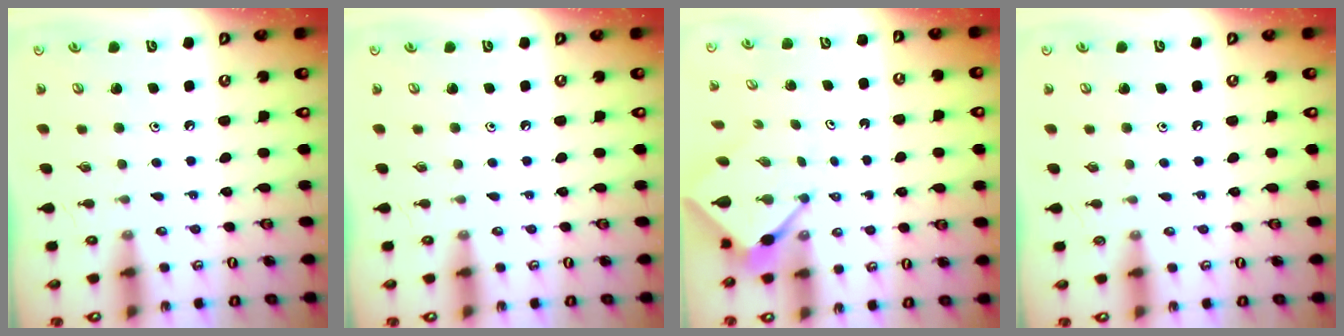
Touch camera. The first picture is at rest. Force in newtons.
{"total": 0.0}
{"total": 4.2, "press": 4.2, "slide": 0.4}
{"total": 2.7, "press": 2.7, "slide": 0.4}